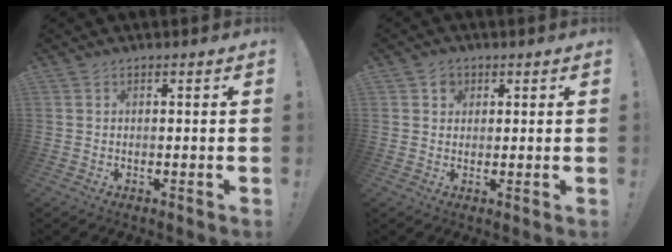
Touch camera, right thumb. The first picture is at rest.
{"total": 2.6, "force": [1.1, 2.3, 0.7], "torque": [-0.003, -0.006, 0.016]}